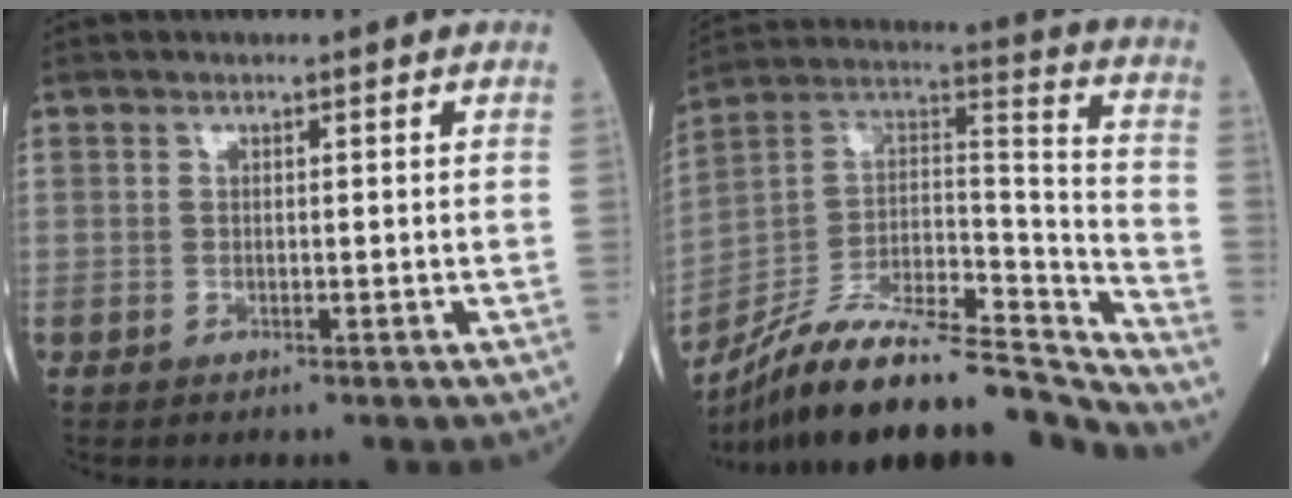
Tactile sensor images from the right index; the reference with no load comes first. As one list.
[{"total": 24.8, "force": [-22.0, 3.7, 10.9], "torque": [-0.157, 0.024, -0.365]}]